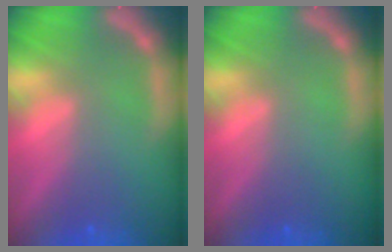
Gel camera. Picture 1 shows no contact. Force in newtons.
{"total": 0.0}